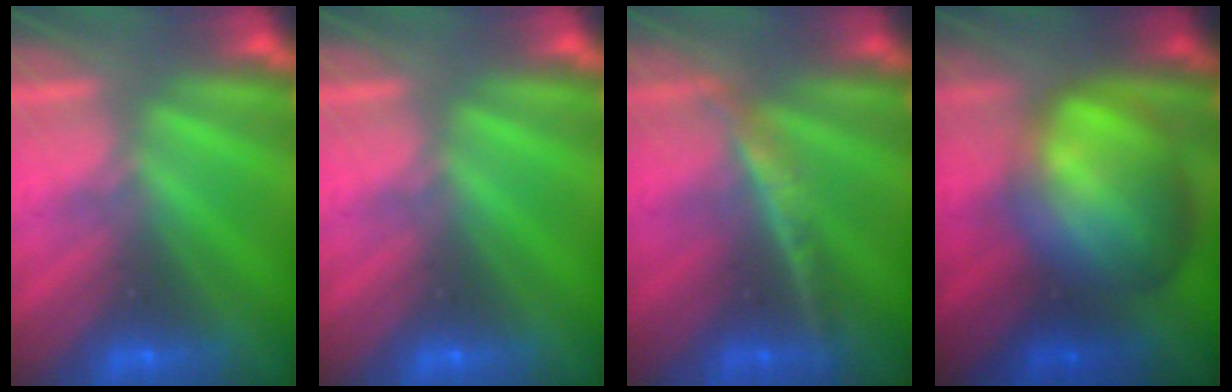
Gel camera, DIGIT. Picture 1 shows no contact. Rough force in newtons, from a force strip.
{"total": 0.0}
{"total": 2.4}
{"total": 7.6}